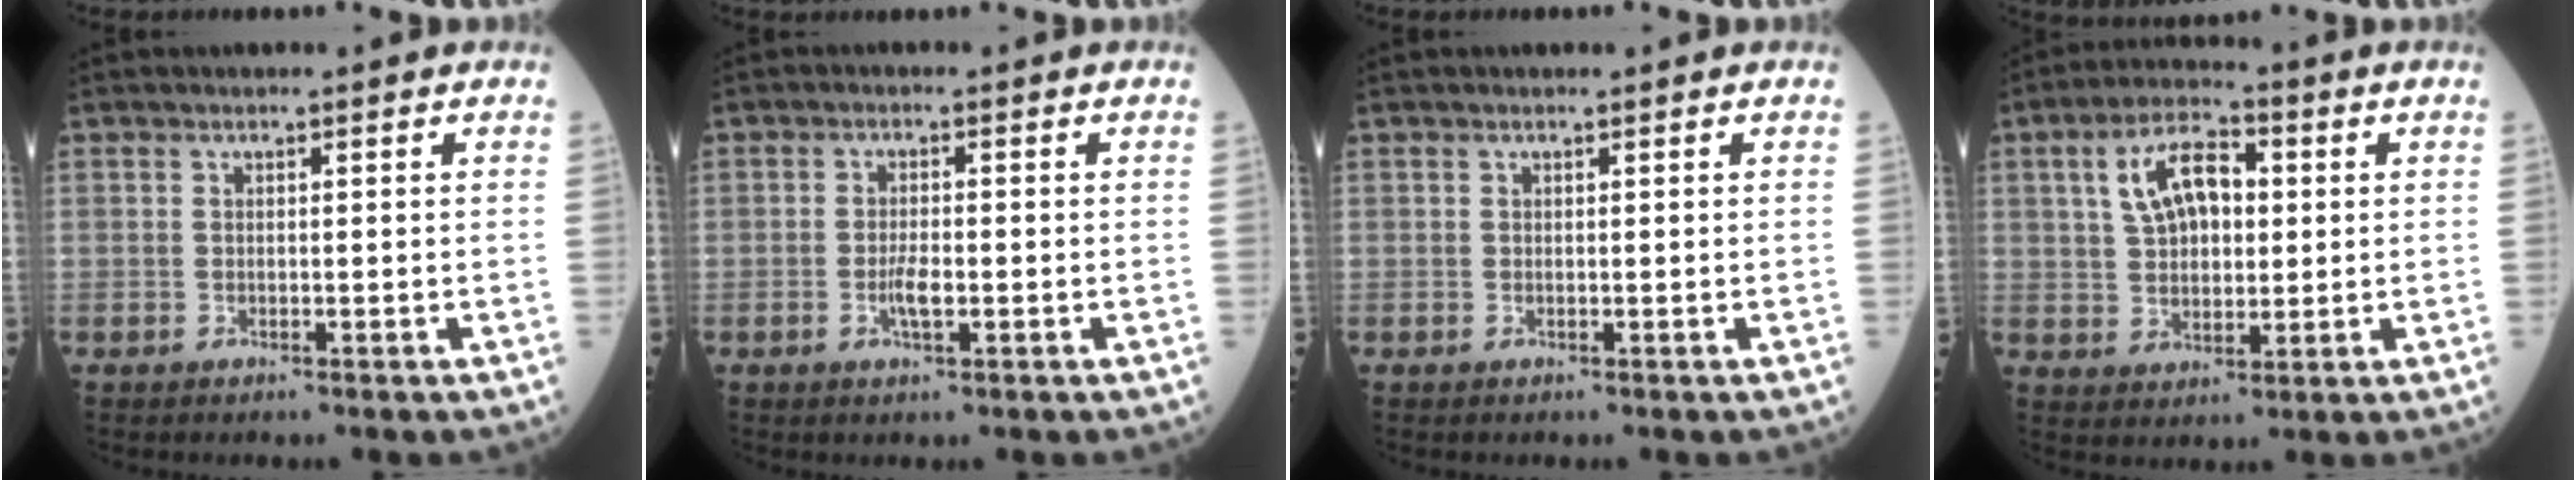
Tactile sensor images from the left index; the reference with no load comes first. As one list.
[{"total": 2.6, "force": [-1.0, 0.7, 2.3], "torque": [-0.048, 0.001, -0.018]}, {"total": 0.0}, {"total": 9.8, "force": [2.5, 5.0, 8.1], "torque": [-0.156, 0.024, 0.044]}]